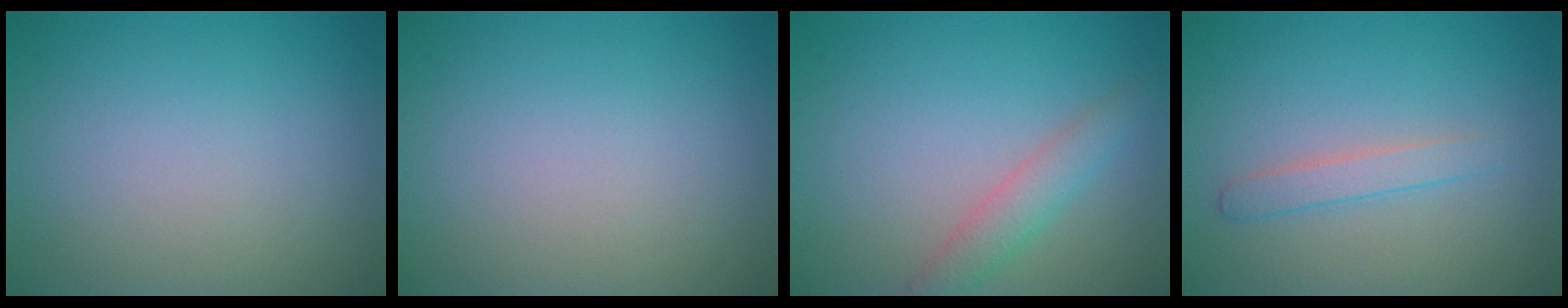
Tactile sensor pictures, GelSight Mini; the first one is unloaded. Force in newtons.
{"total": 0.0}
{"total": 2.6, "press": 2.6, "slide": 0.2}
{"total": 1.8, "press": 1.8, "slide": 0.1}